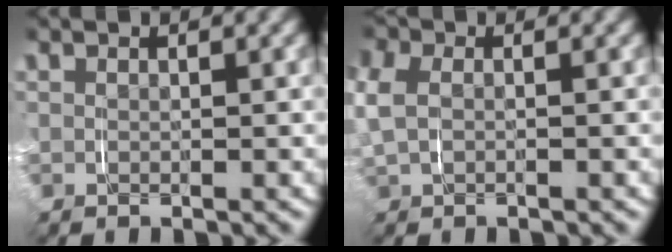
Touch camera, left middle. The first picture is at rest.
{"total": 3.7, "force": [0.0, 3.0, 2.2], "torque": [-0.080, -0.005, 0.000]}